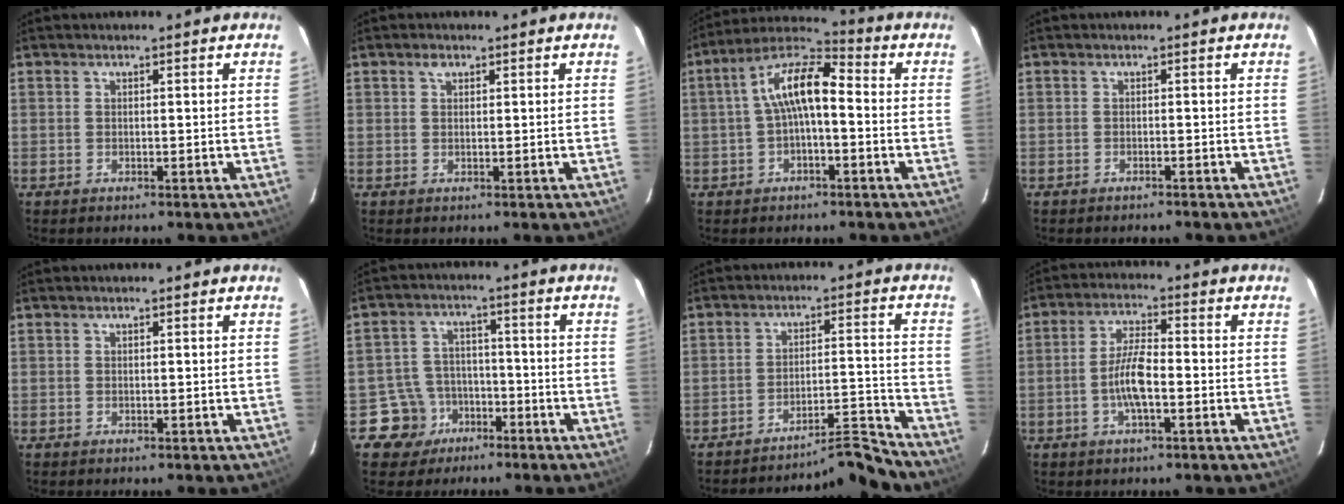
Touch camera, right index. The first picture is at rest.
{"total": 1.2, "force": [0.7, 0.8, 0.5], "torque": [-0.010, 0.004, 0.012]}
{"total": 9.7, "force": [-0.4, 3.5, 9.0], "torque": [-0.180, 0.029, -0.011]}
{"total": 1.2, "force": [-1.2, 0.1, 0.2], "torque": [-0.011, 0.000, -0.018]}
{"total": 0.0}
{"total": 7.3, "force": [-4.2, 5.9, -0.1], "torque": [-0.018, 0.029, -0.063]}
{"total": 9.2, "force": [-9.1, -0.9, 0.5], "torque": [-0.018, 0.035, -0.137]}
{"total": 6.8, "force": [-1.9, 1.8, 6.3], "torque": [-0.126, 0.008, -0.037]}